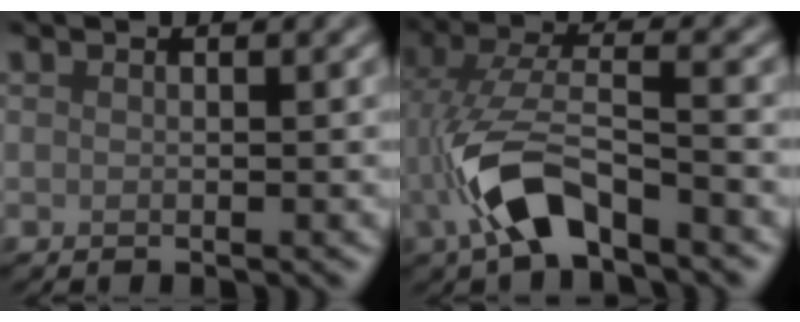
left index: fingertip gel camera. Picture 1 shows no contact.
{"total": 6.2, "force": [-2.8, 2.4, 5.0], "torque": [-0.111, 0.001, -0.059]}